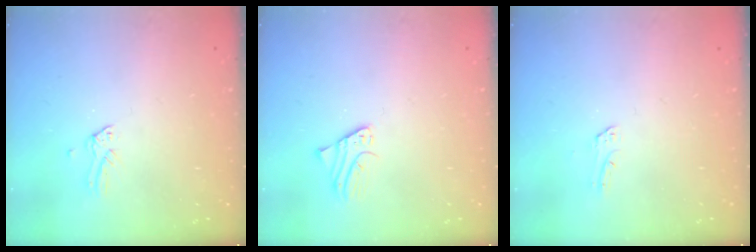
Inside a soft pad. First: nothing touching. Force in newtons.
{"total": 1.9, "press": 1.9, "slide": 0.1}
{"total": 1.9, "press": 1.9, "slide": 0.1}